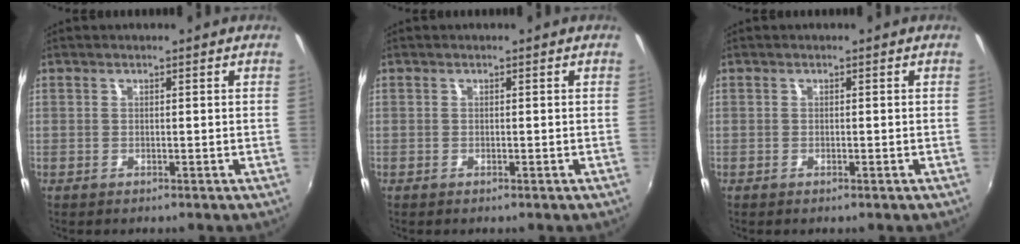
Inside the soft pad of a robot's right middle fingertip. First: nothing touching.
{"total": 0.0}
{"total": 0.5, "force": [-0.4, 0.1, 0.3], "torque": [-0.006, 0.001, -0.007]}